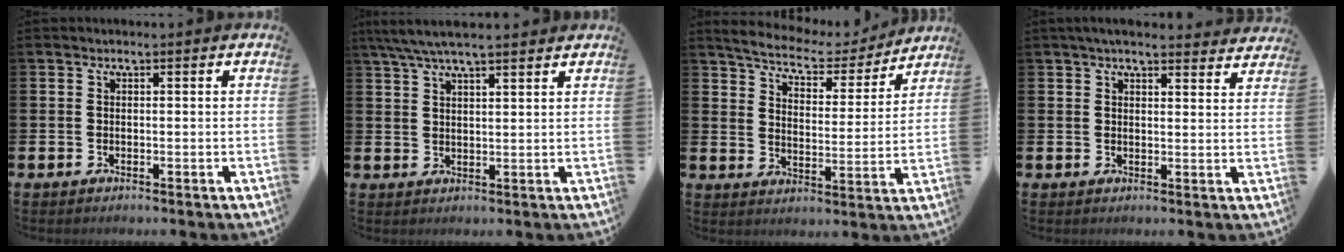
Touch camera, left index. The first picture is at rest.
{"total": 5.7, "force": [5.0, 0.9, 2.7], "torque": [-0.063, -0.008, 0.091]}
{"total": 6.1, "force": [5.8, 1.4, 1.4], "torque": [-0.054, -0.044, 0.095]}
{"total": 4.0, "force": [3.8, 0.6, 1.2], "torque": [-0.022, -0.015, 0.067]}